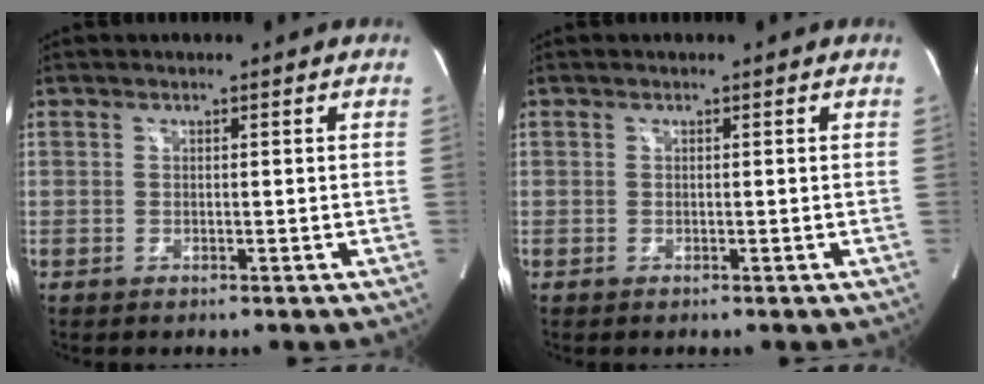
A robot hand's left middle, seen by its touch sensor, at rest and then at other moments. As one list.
[{"total": 0.0}]